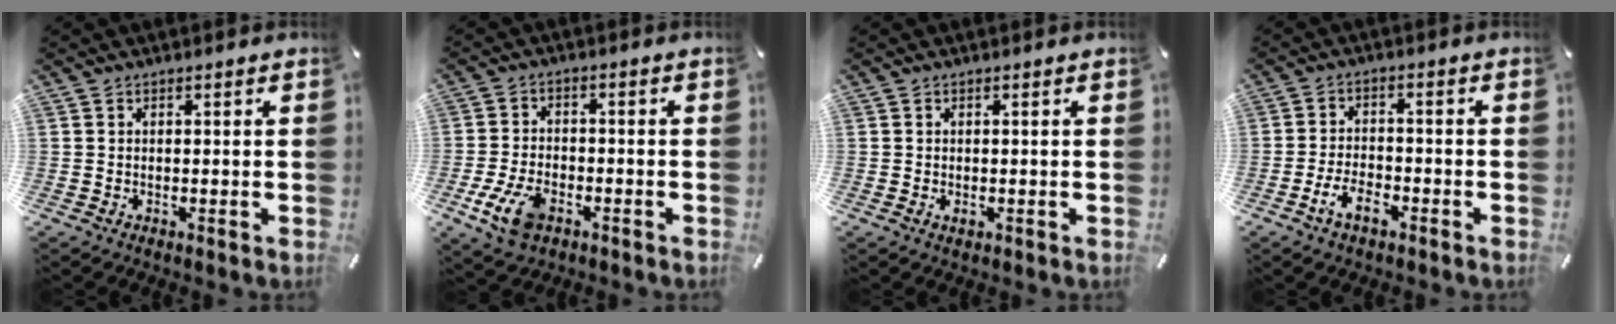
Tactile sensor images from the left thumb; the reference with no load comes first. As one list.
[{"total": 8.8, "force": [-4.1, 5.2, 5.7], "torque": [-0.131, 0.008, -0.075]}, {"total": 0.6, "force": [-0.2, 0.3, 0.5], "torque": [-0.009, -0.001, -0.003]}, {"total": 6.5, "force": [-3.9, 3.2, 4.1], "torque": [-0.080, 0.018, -0.073]}]